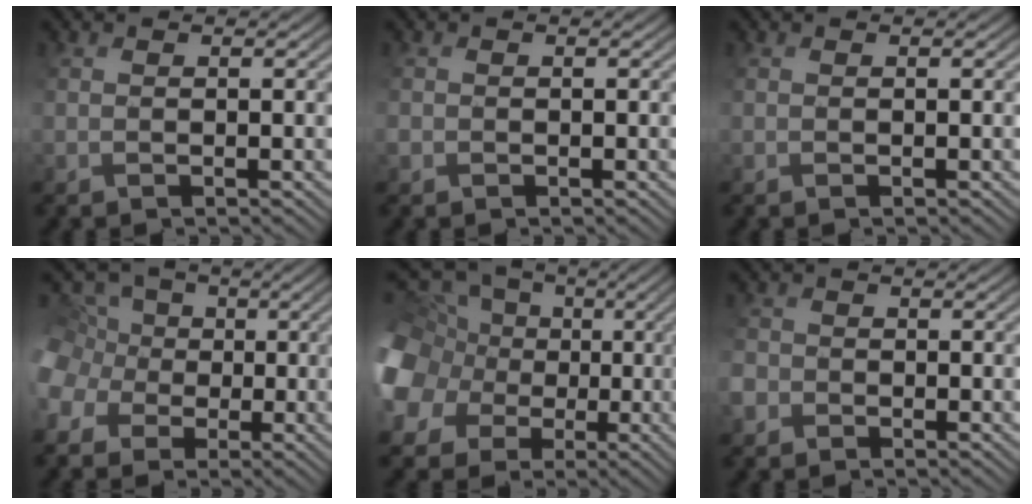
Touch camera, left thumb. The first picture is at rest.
{"total": 0.6, "force": [-0.5, -0.1, -0.4], "torque": [0.002, -0.002, -0.008]}
{"total": 0.0}
{"total": 7.8, "force": [-3.0, 7.0, 1.6], "torque": [-0.086, -0.006, -0.067]}
{"total": 14.5, "force": [-0.2, 13.7, 4.9], "torque": [-0.204, 0.013, -0.032]}
{"total": 2.2, "force": [-1.9, 0.5, -1.0], "torque": [0.008, -0.006, -0.037]}